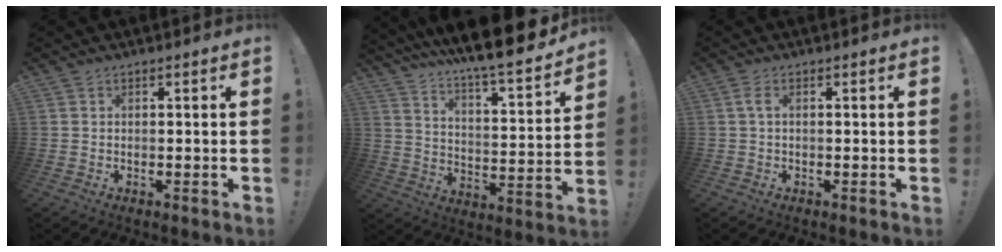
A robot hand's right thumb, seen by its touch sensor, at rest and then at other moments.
{"total": 11.8, "force": [10.2, 1.0, 5.9], "torque": [-0.107, -0.095, 0.166]}
{"total": 2.0, "force": [0.7, -0.2, 1.9], "torque": [-0.036, 0.002, 0.012]}